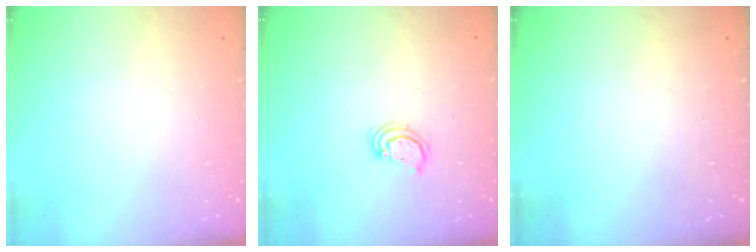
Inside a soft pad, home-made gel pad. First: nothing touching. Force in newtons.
{"total": 2.6, "press": 2.6, "slide": 0.3}
{"total": 0.0}